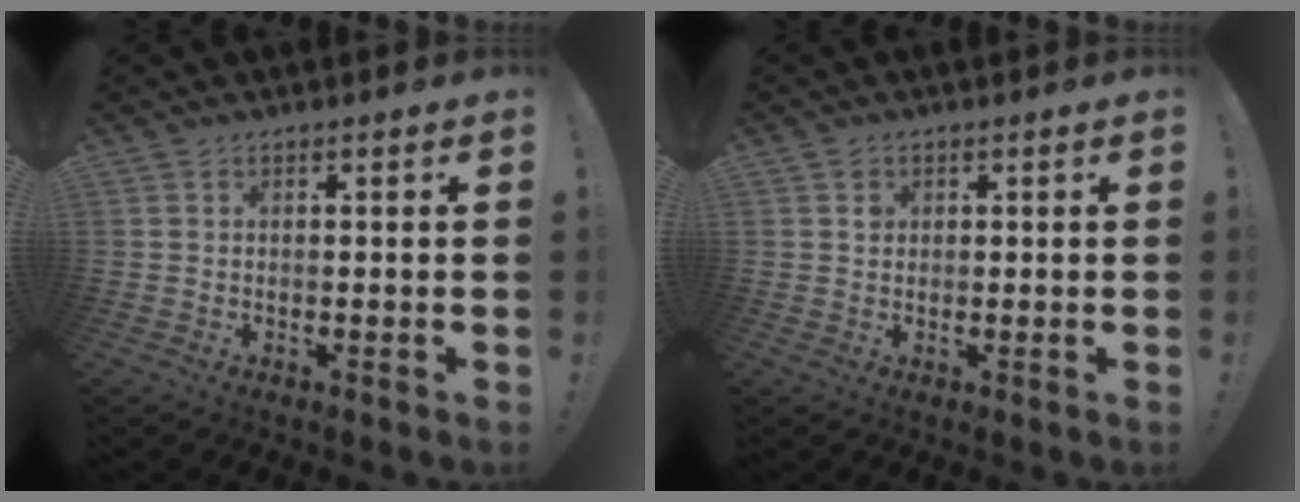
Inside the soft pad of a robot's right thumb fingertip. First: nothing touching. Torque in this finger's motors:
{"motor_torque": [0.24, 0.50, 0.24, -0.18, 0.00]}